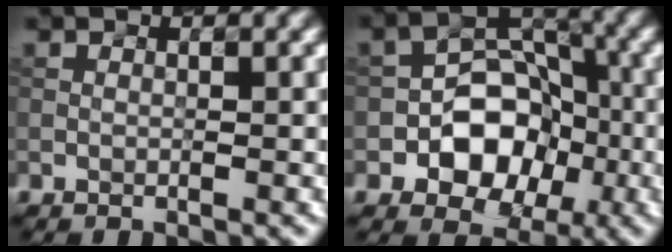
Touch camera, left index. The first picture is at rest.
{"total": 6.1, "force": [-2.3, 4.6, 3.4], "torque": [-0.034, 0.004, -0.031]}